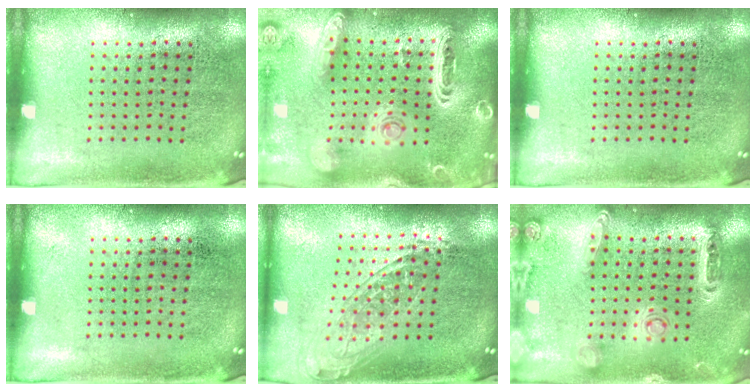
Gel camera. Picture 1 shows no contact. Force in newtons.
{"total": 3.6, "press": 2.9, "slide": 2.2}
{"total": 0.0}
{"total": 0.0}
{"total": 1.6, "press": 1.3, "slide": 0.9}
{"total": 1.4, "press": 1.4, "slide": 0.3}